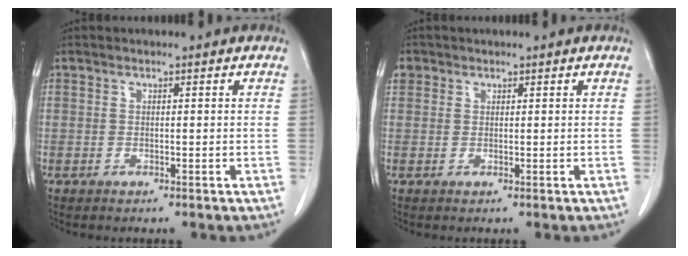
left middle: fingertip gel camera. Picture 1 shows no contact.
{"total": 1.9, "force": [1.0, 1.7, 0.3], "torque": [0.000, 0.012, 0.016]}